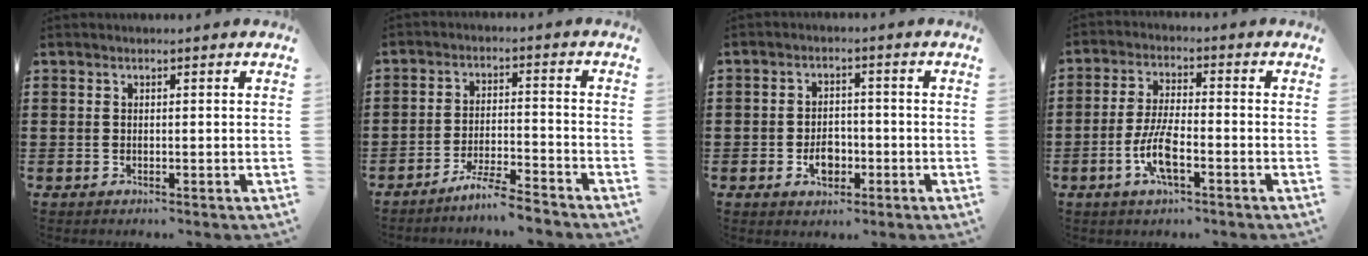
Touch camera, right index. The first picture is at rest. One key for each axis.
{"total": 5.4, "fx": -5.0, "fy": -0.2, "fz": 2.1, "tx": -0.041, "ty": -0.004, "tz": -0.096}
{"total": 3.9, "fx": -1.4, "fy": 2.5, "fz": 2.7, "tx": -0.045, "ty": -0.003, "tz": -0.024}
{"total": 6.7, "fx": -2.5, "fy": 1.7, "fz": 6.0, "tx": -0.133, "ty": -0.012, "tz": -0.049}